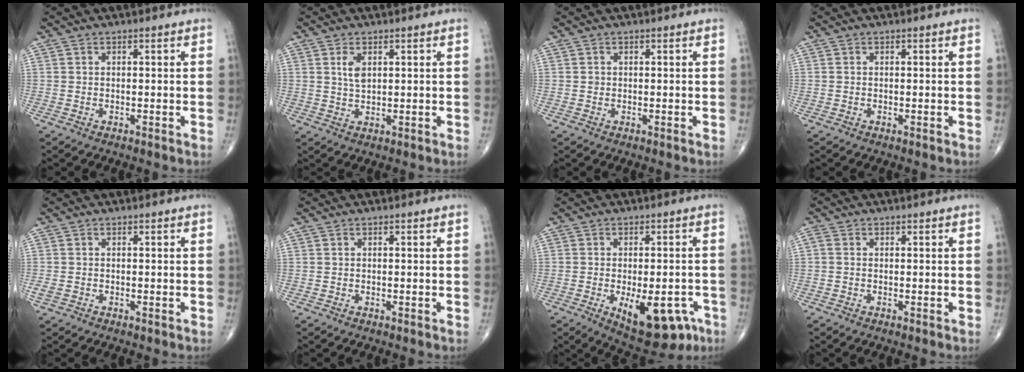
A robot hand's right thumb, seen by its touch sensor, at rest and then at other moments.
{"total": 3.1, "force": [1.1, 1.6, 2.4], "torque": [-0.041, -0.005, 0.022]}
{"total": 0.5, "force": [0.0, 0.5, 0.2], "torque": [0.000, 0.001, 0.001]}
{"total": 0.0}
{"total": 1.2, "force": [-0.4, 0.9, 0.7], "torque": [-0.024, 0.001, -0.008]}
{"total": 0.0}
{"total": 13.5, "force": [-5.4, 6.4, 10.6], "torque": [-0.125, 0.009, -0.062]}
{"total": 0.8, "force": [-0.1, 0.6, 0.6], "torque": [-0.013, 0.001, -0.004]}